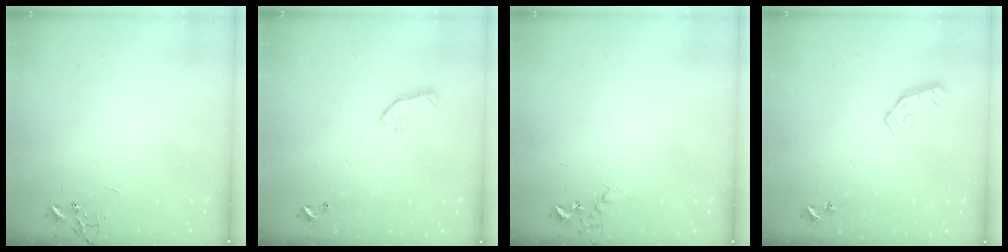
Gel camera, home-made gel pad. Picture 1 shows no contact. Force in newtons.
{"total": 7.3, "press": 7.3, "slide": 0.4}
{"total": 4.8, "press": 4.7, "slide": 0.8}
{"total": 7.5, "press": 7.5, "slide": 0.4}